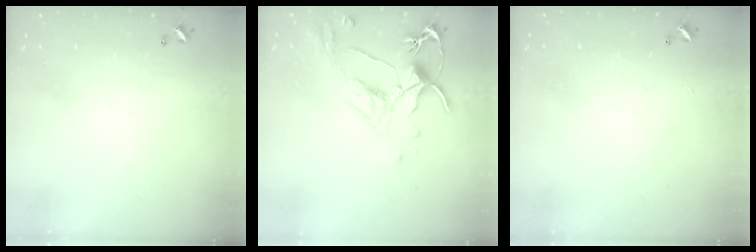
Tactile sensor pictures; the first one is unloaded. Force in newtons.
{"total": 2.6, "press": 2.2, "slide": 1.3}
{"total": 0.6, "press": 0.2, "slide": 0.6}